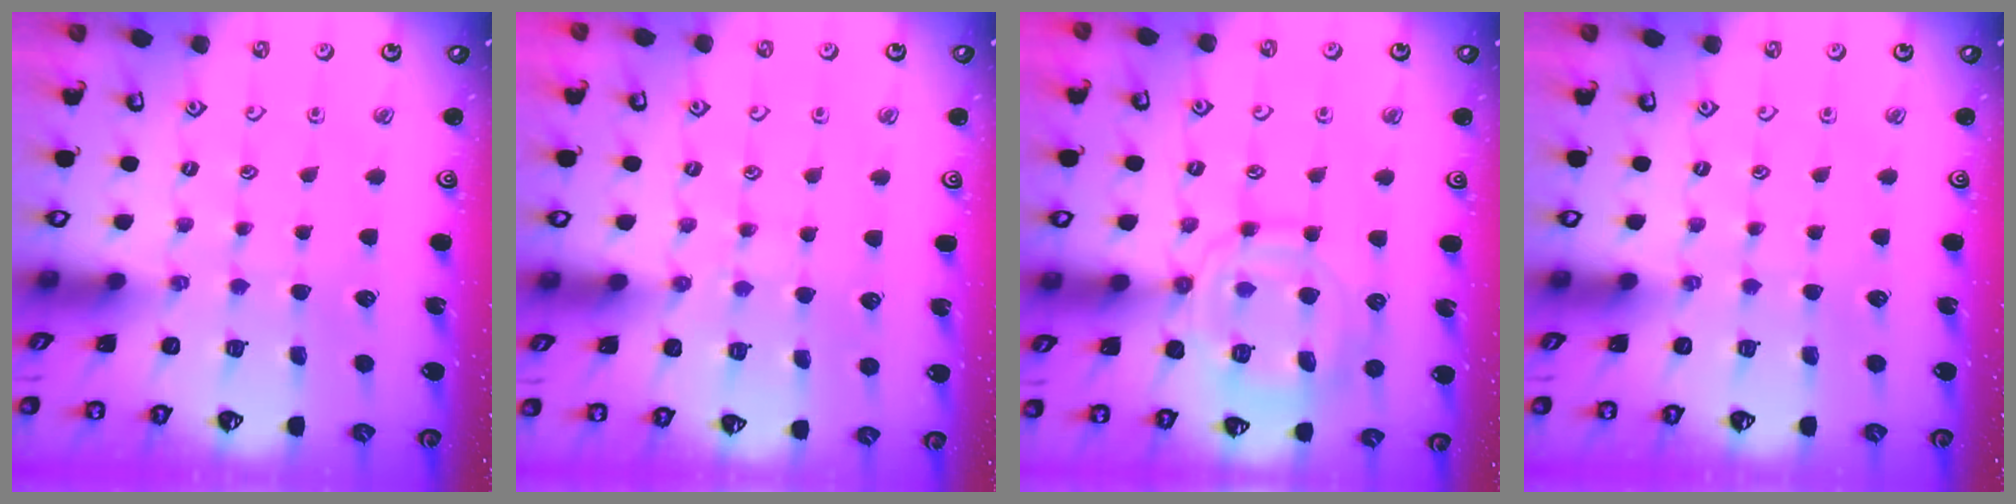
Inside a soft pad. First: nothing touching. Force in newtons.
{"total": 6.2, "press": 6.1, "slide": 0.8}
{"total": 13.6, "press": 13.6, "slide": 1.2}
{"total": 0.0}